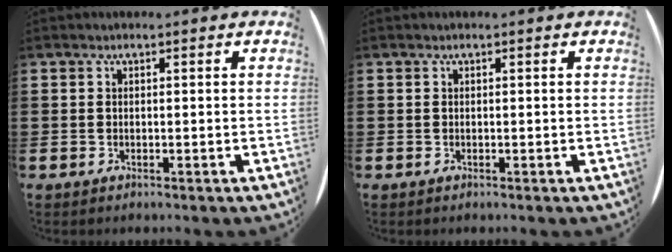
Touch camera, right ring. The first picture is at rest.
{"total": 0.0}